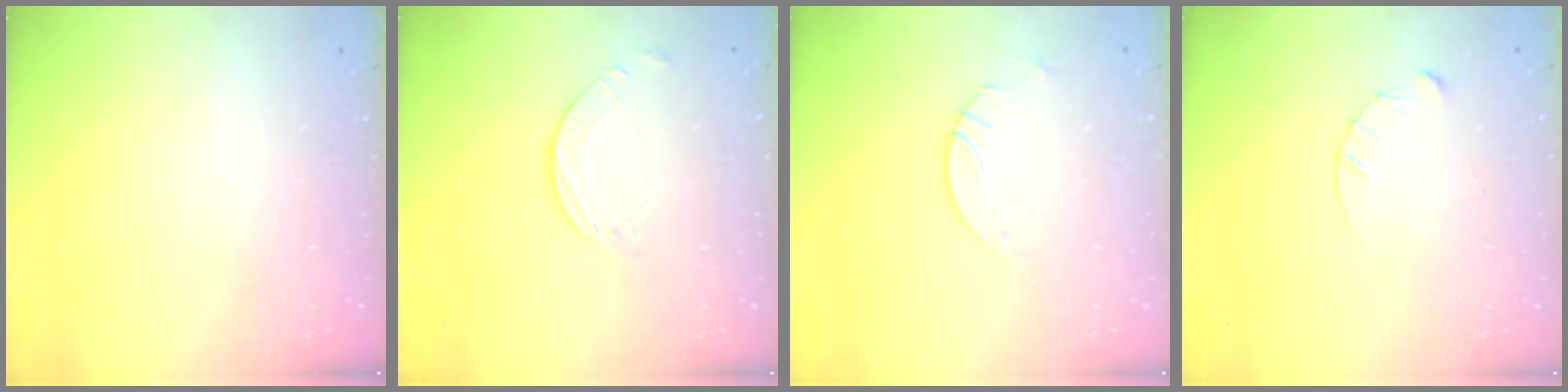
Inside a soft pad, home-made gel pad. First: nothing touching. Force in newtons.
{"total": 1.9, "press": 1.9, "slide": 0.2}
{"total": 3.0, "press": 3.0, "slide": 0.3}
{"total": 3.4, "press": 3.4, "slide": 0.3}